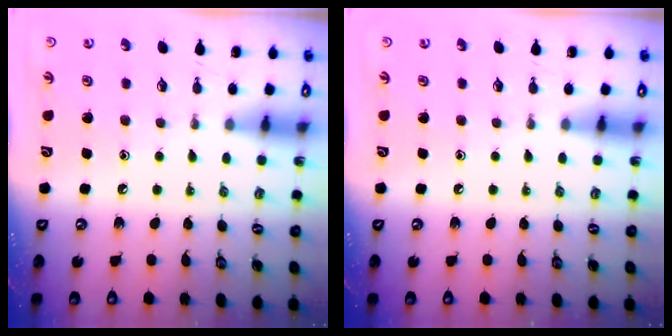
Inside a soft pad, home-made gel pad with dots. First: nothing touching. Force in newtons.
{"total": 0.0}